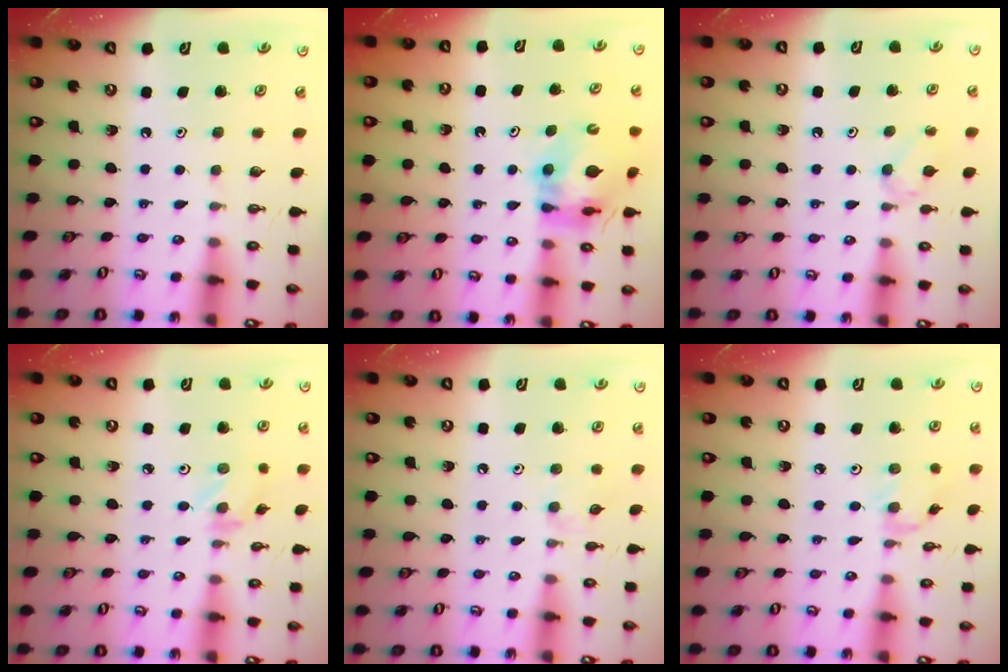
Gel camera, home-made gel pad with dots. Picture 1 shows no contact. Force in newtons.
{"total": 11.1, "press": 11.0, "slide": 1.1}
{"total": 5.7, "press": 5.7, "slide": 0.9}
{"total": 1.2, "press": 1.2, "slide": 0.2}
{"total": 3.2, "press": 3.2, "slide": 0.7}
{"total": 0.6, "press": 0.5, "slide": 0.3}